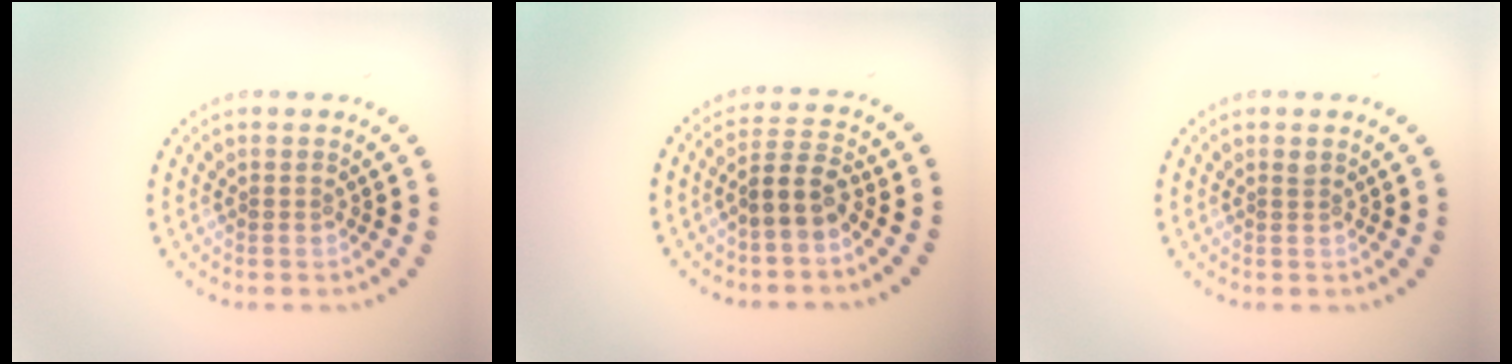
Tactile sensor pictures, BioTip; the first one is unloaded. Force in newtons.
{"total": 2.9, "press": 2.5, "slide": 1.5}
{"total": 0.5, "press": 0.4, "slide": 0.4}